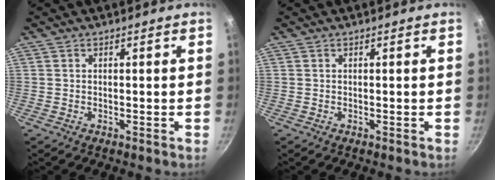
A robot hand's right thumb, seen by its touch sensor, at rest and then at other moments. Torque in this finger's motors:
{"motor_torque": [0.00, 0.00, -0.11, 0.02, 0.02]}